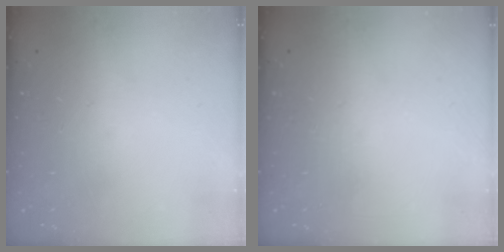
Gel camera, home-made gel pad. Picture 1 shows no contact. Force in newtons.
{"total": 0.0}